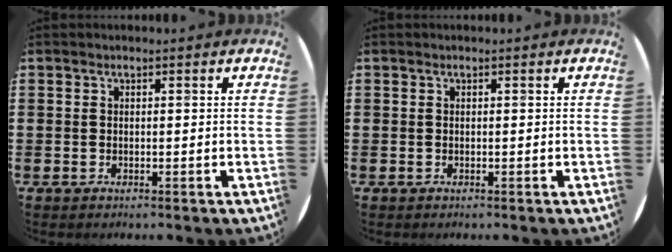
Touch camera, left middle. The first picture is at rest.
{"total": 0.0}